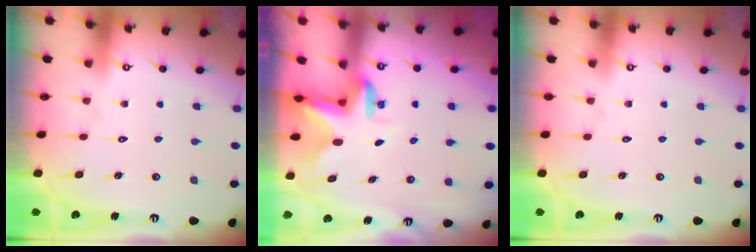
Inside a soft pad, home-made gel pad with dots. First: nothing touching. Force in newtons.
{"total": 2.3, "press": 2.3, "slide": 0.4}
{"total": 0.0}